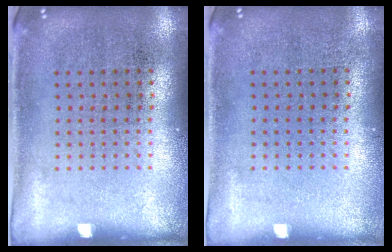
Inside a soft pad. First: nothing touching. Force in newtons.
{"total": 0.0}